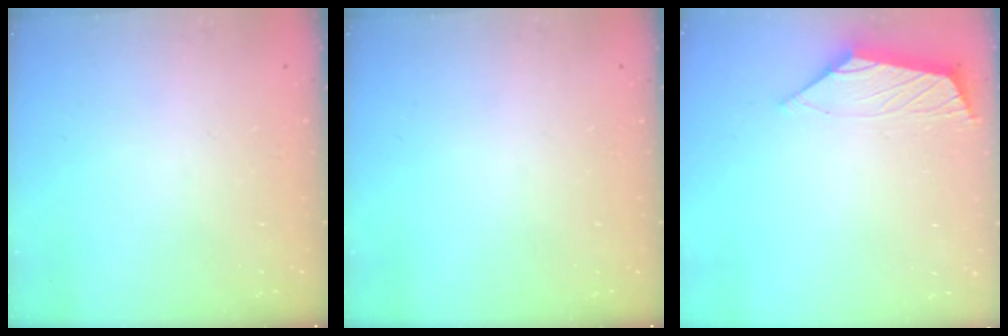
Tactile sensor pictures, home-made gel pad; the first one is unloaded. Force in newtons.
{"total": 0.0}
{"total": 2.9, "press": 2.8, "slide": 0.6}